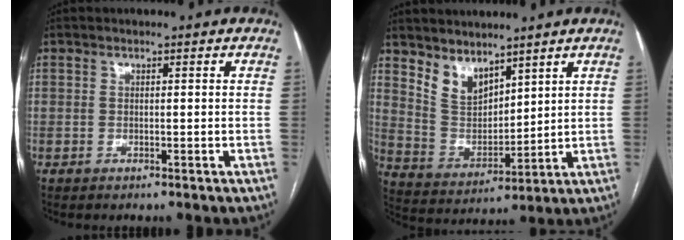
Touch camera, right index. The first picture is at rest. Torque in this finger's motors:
{"motor_torque": [0.56, 0.45, 0.11, 0.05]}